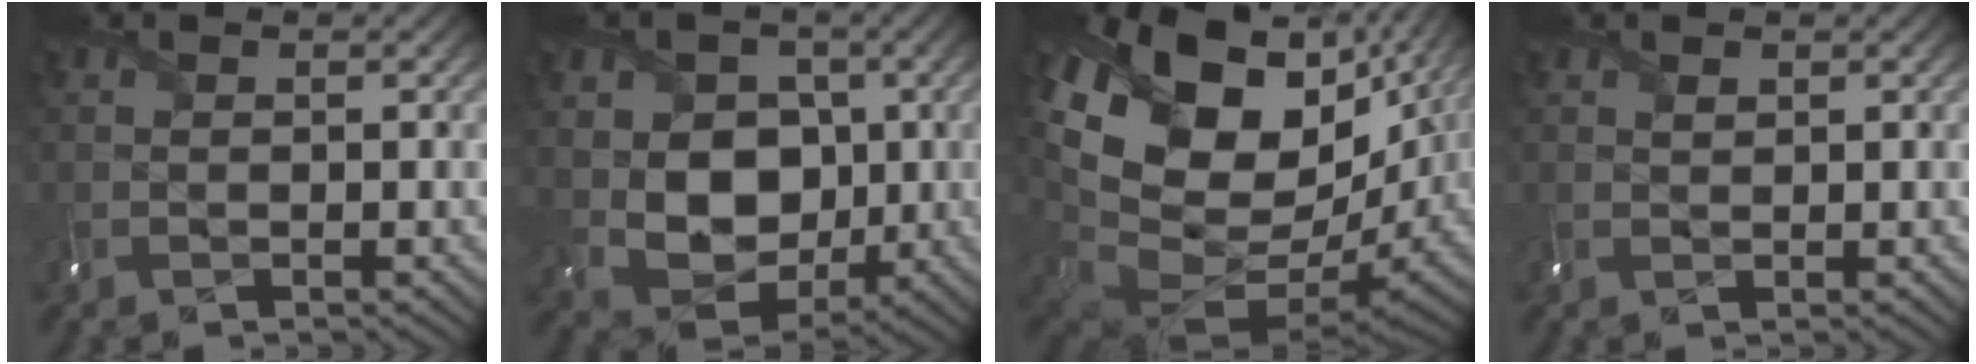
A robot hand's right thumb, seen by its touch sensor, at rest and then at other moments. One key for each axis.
{"total": 10.4, "fx": 0.7, "fy": 8.4, "fz": 6.1, "tx": -0.135, "ty": -0.007, "tz": 0.008}
{"total": 20.3, "fx": 4.5, "fy": 13.8, "fz": 14.2, "tx": -0.300, "ty": -0.051, "tz": 0.134}
{"total": 0.7, "fx": 0.5, "fy": 0.3, "fz": 0.3, "tx": -0.008, "ty": -0.002, "tz": 0.013}